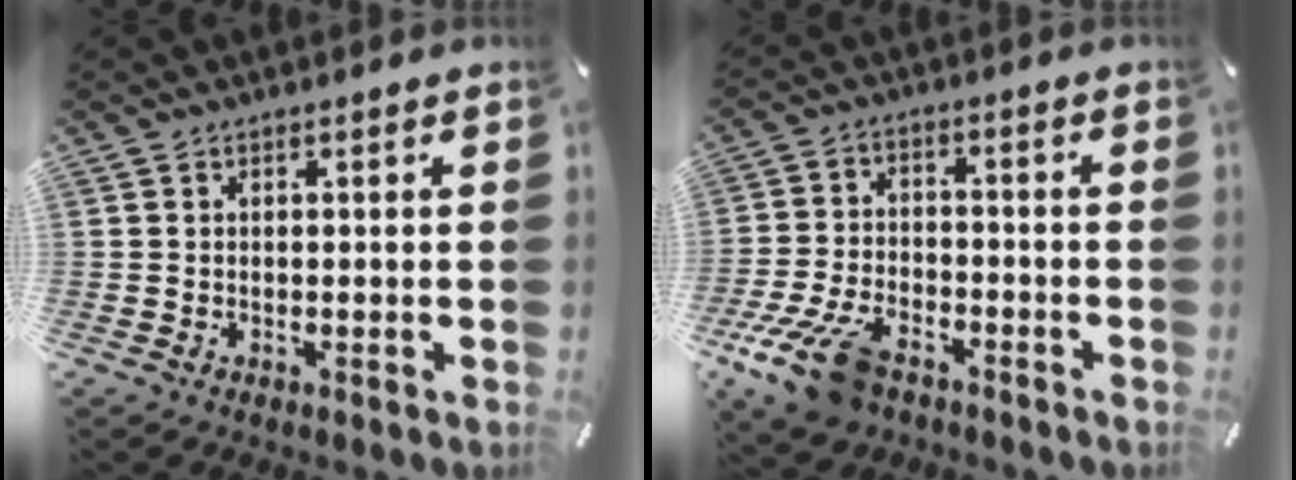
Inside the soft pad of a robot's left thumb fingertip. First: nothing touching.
{"total": 12.2, "force": [-7.6, 6.1, 7.3], "torque": [-0.150, 0.034, -0.141]}